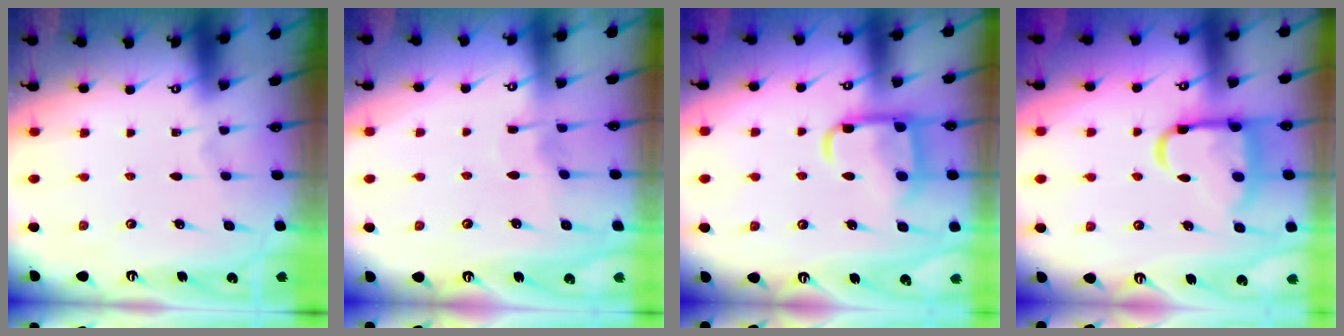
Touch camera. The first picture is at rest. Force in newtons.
{"total": 3.0, "press": 2.9, "slide": 0.3}
{"total": 13.7, "press": 13.6, "slide": 1.3}
{"total": 14.0, "press": 13.9, "slide": 1.4}